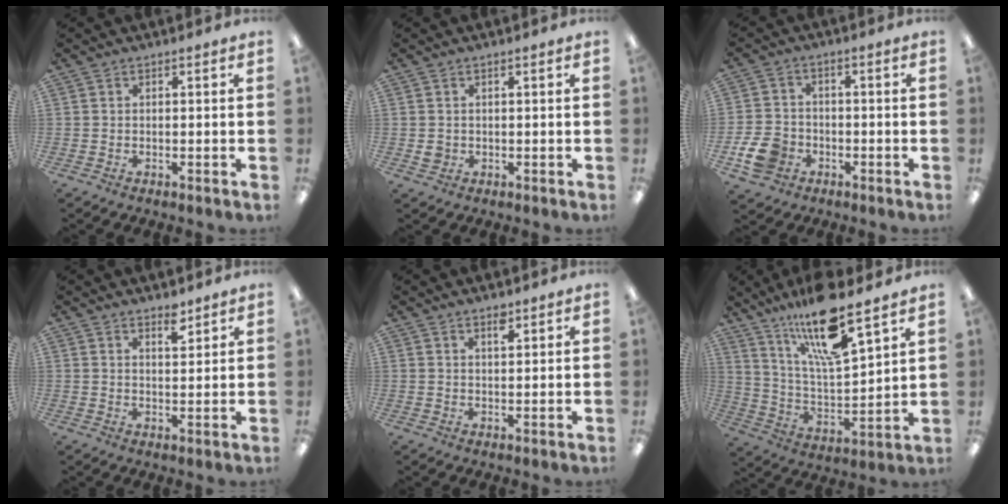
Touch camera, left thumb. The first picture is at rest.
{"total": 1.7, "force": [0.3, 1.5, 0.7], "torque": [-0.006, 0.000, 0.002]}
{"total": 7.9, "force": [-3.2, 6.1, 4.0], "torque": [-0.085, 0.014, -0.059]}
{"total": 4.1, "force": [3.3, 1.4, 1.9], "torque": [-0.012, -0.023, 0.053]}
{"total": 2.8, "force": [2.1, 0.9, 1.7], "torque": [-0.021, -0.006, 0.034]}
{"total": 18.3, "force": [13.6, 4.3, 11.6], "torque": [-0.208, -0.076, 0.226]}